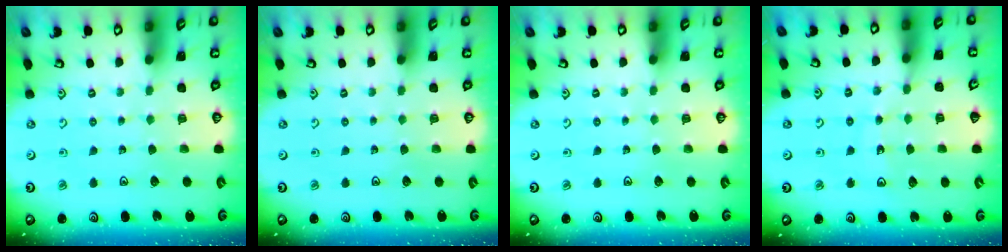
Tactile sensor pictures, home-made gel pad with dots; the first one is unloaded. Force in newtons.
{"total": 0.0}
{"total": 0.0}
{"total": 10.5, "press": 10.3, "slide": 1.9}